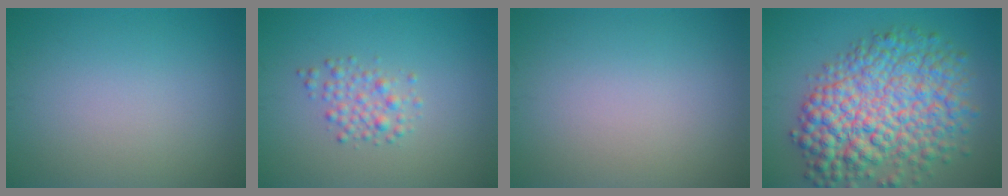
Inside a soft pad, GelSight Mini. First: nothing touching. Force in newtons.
{"total": 2.1, "press": 2.1, "slide": 0.0}
{"total": 0.0}
{"total": 10.8, "press": 10.8, "slide": 0.2}